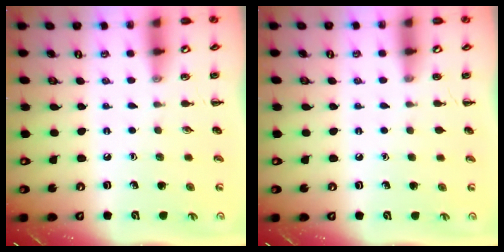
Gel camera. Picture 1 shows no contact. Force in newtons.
{"total": 0.0}